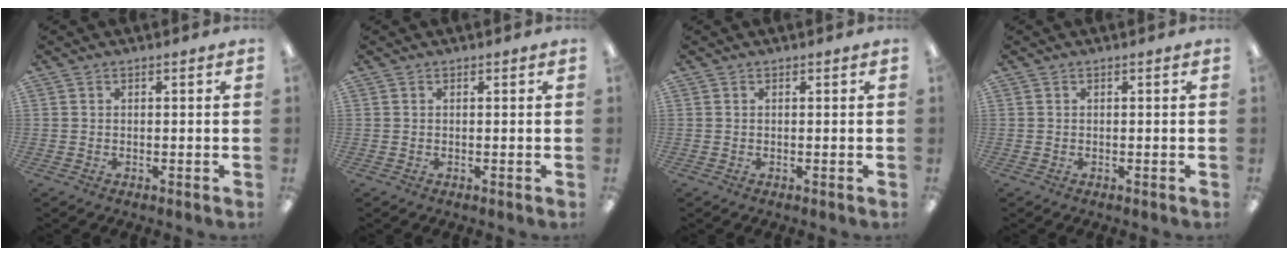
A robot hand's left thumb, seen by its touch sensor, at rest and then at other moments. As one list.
[{"total": 0.0}, {"total": 0.0}, {"total": 0.0}]